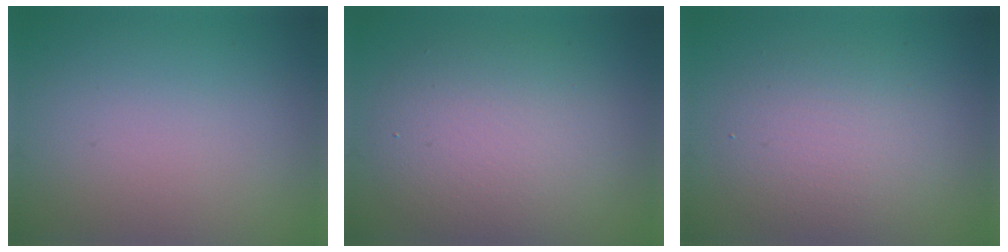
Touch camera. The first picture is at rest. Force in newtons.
{"total": 6.0, "press": 6.0, "slide": 0.5}
{"total": 4.1, "press": 4.1, "slide": 0.1}